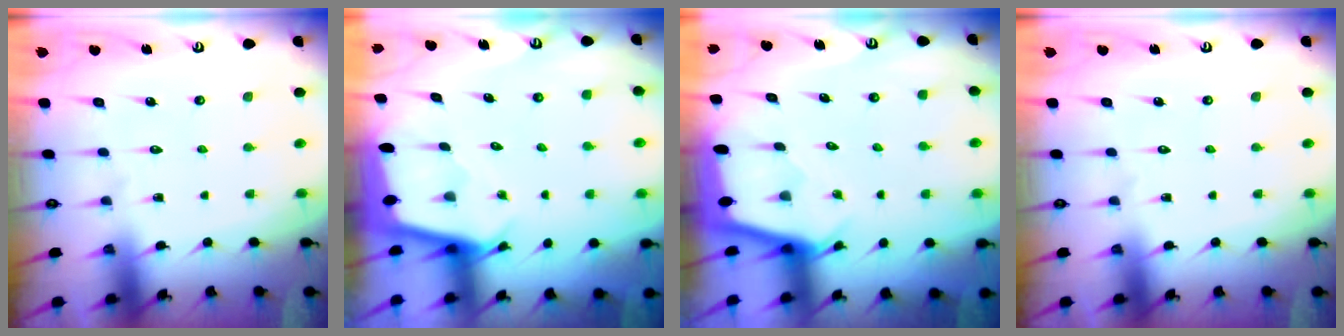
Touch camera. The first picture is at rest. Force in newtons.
{"total": 2.3, "press": 2.3, "slide": 0.1}
{"total": 2.3, "press": 2.3, "slide": 0.1}
{"total": 0.0}